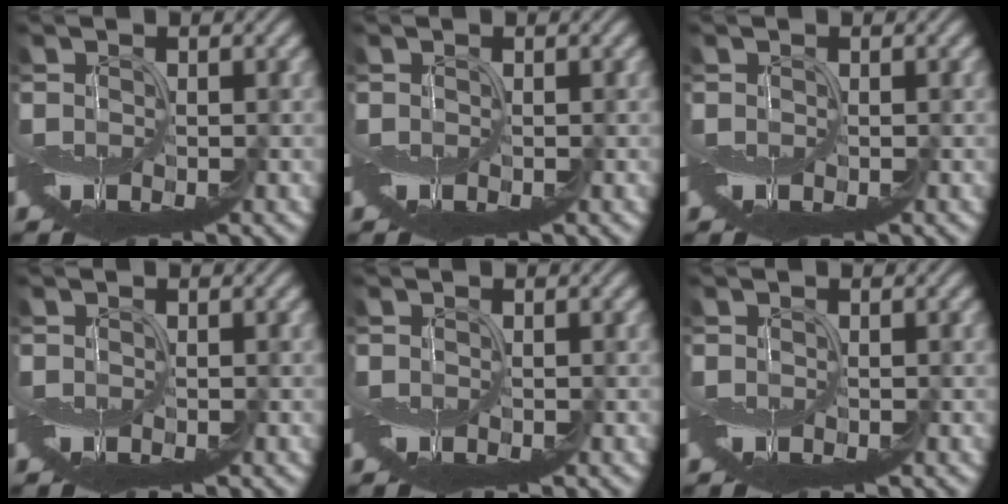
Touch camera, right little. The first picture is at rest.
{"total": 0.0}
{"total": 0.0}
{"total": 0.0}
{"total": 0.0}
{"total": 0.0}